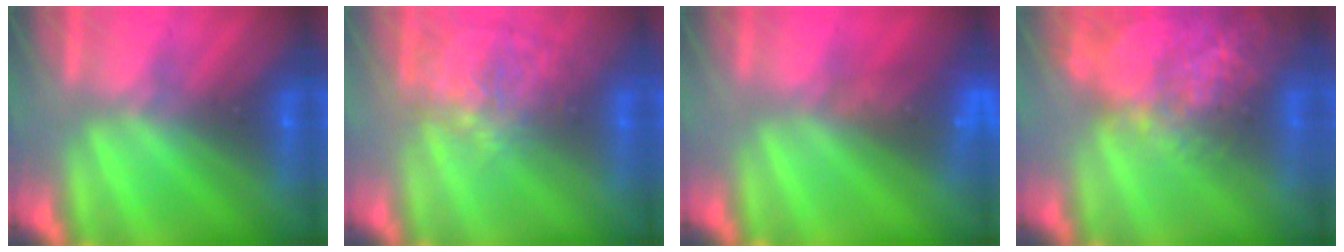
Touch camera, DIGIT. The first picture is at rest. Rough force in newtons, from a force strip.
{"total": 3.7}
{"total": 9.4}
{"total": 9.0}